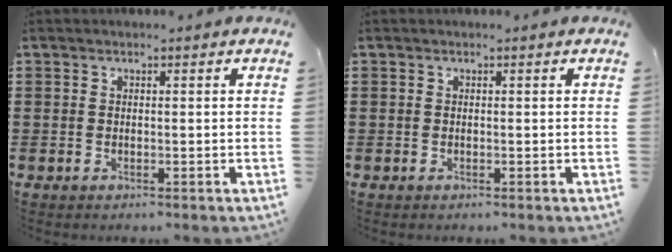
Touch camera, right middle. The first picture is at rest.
{"total": 0.0}